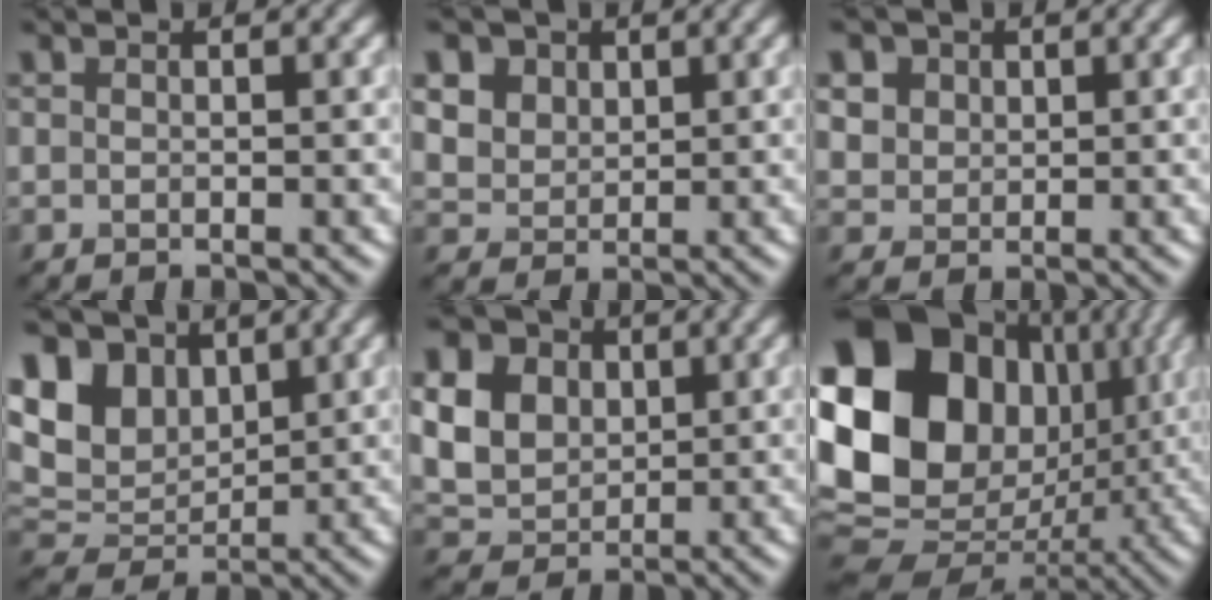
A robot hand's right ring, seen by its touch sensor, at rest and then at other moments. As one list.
[{"total": 8.2, "force": [4.3, 6.1, 3.5], "torque": [-0.097, 0.021, 0.068]}, {"total": 5.0, "force": [2.4, 3.8, 2.1], "torque": [-0.064, 0.010, 0.042]}, {"total": 8.4, "force": [3.8, 5.9, 4.7], "torque": [-0.113, 0.013, 0.063]}, {"total": 11.5, "force": [3.9, 9.0, 5.9], "torque": [-0.147, 0.029, 0.072]}, {"total": 21.9, "force": [3.9, 17.8, 12.2], "torque": [-0.247, 0.019, 0.063]}]